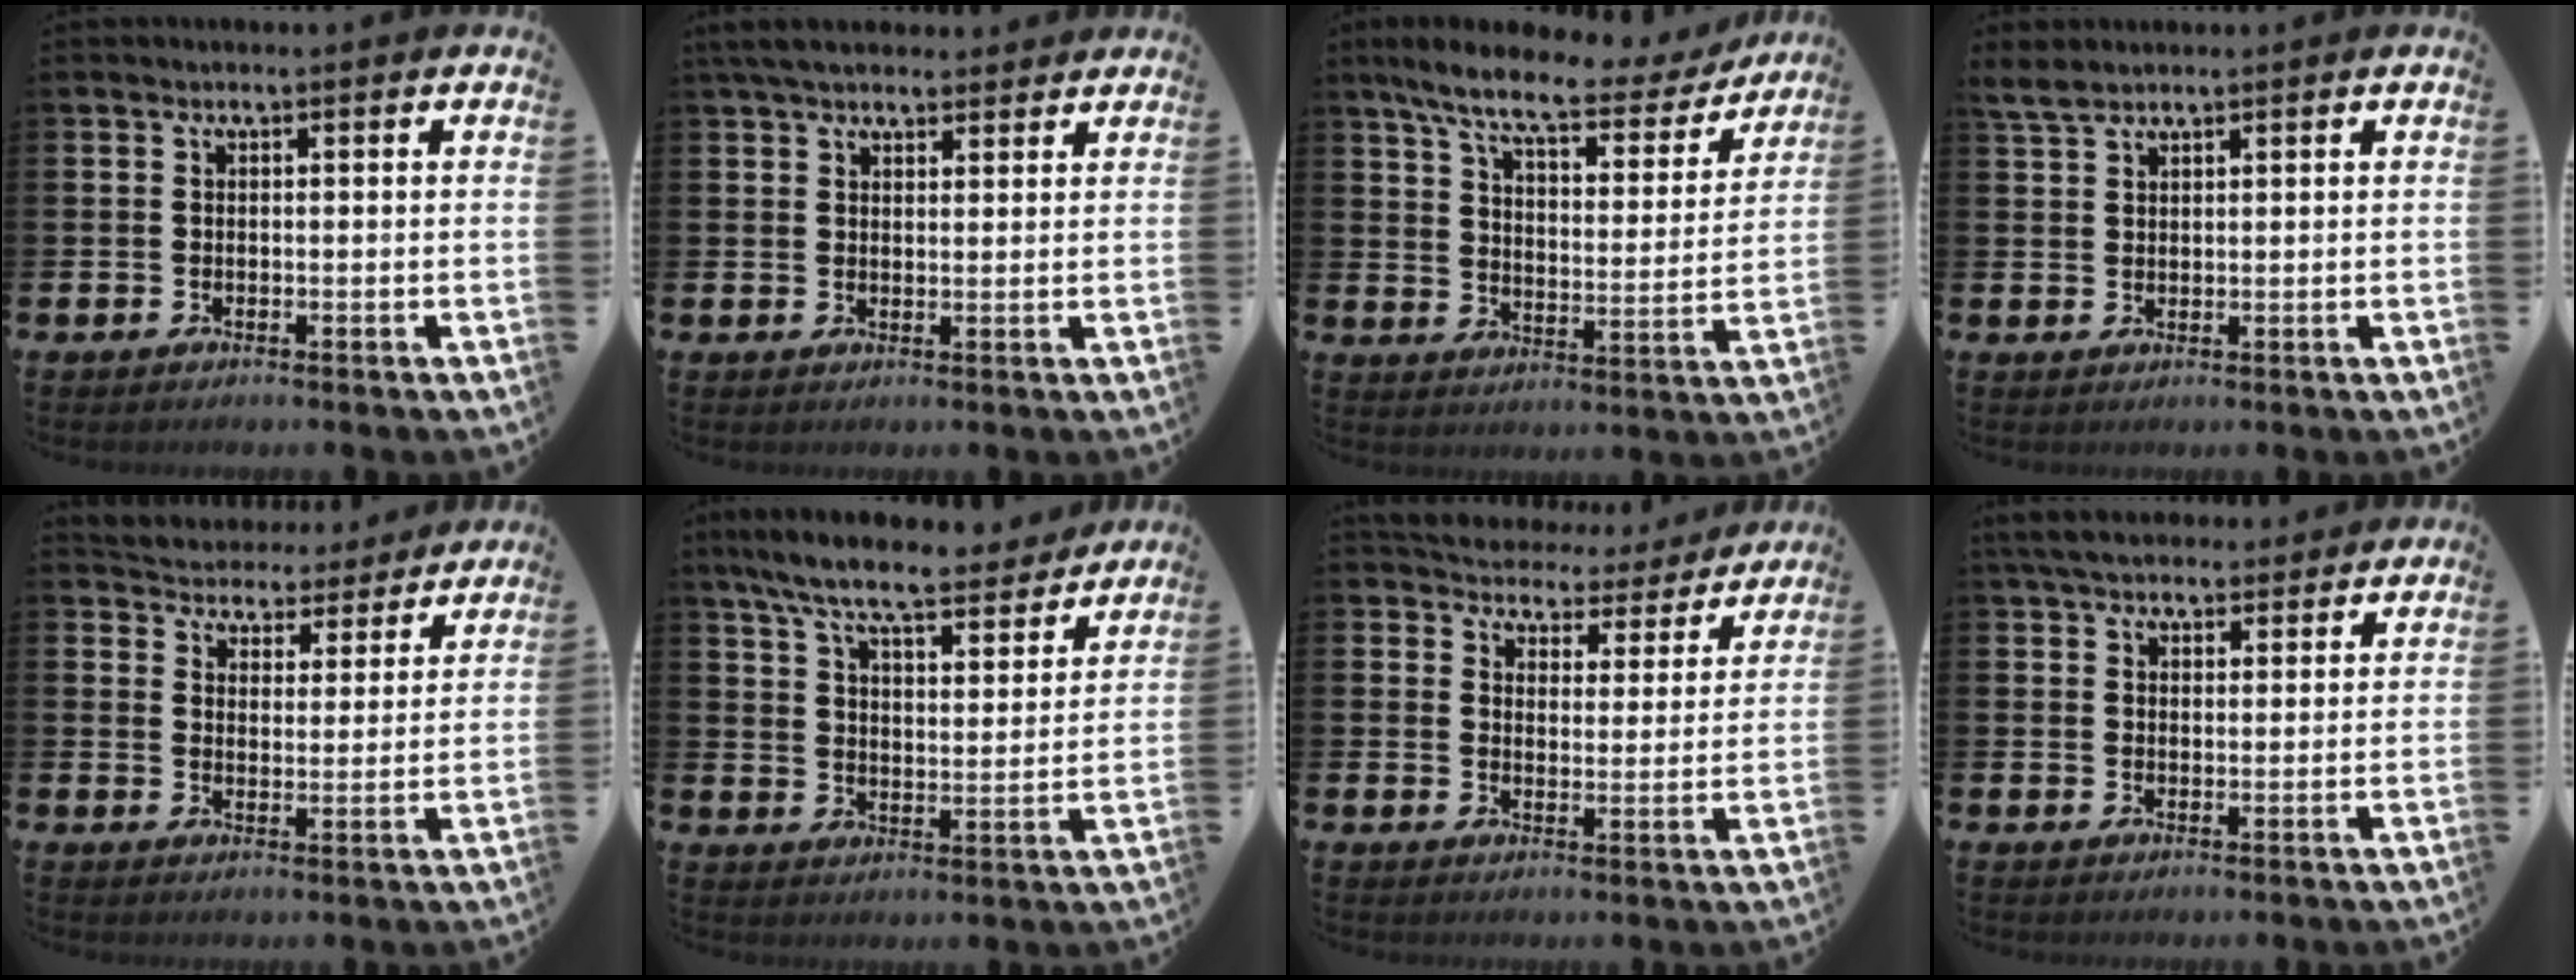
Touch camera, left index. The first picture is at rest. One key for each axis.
{"total": 4.8, "fx": 4.3, "fy": 1.6, "fz": 1.4, "tx": -0.035, "ty": -0.012, "tz": 0.080}
{"total": 8.7, "fx": 7.3, "fy": 1.8, "fz": 4.4, "tx": -0.107, "ty": -0.040, "tz": 0.121}
{"total": 2.9, "fx": 2.4, "fy": 1.0, "fz": 1.1, "tx": -0.022, "ty": -0.002, "tz": 0.044}
{"total": 4.6, "fx": 4.4, "fy": 1.2, "fz": -0.5, "tx": -0.012, "ty": -0.042, "tz": 0.075}
{"total": 8.9, "fx": 8.0, "fy": 1.1, "fz": 3.7, "tx": -0.094, "ty": -0.048, "tz": 0.138}
{"total": 4.8, "fx": 4.5, "fy": 1.6, "fz": -0.1, "tx": -0.021, "ty": -0.042, "tz": 0.075}
{"total": 5.1, "fx": 4.7, "fy": 1.5, "fz": 1.2, "tx": -0.033, "ty": -0.014, "tz": 0.087}